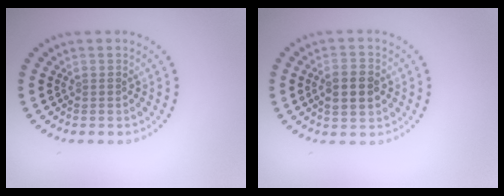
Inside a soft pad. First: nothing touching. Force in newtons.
{"total": 3.7, "press": 3.7, "slide": 0.2}